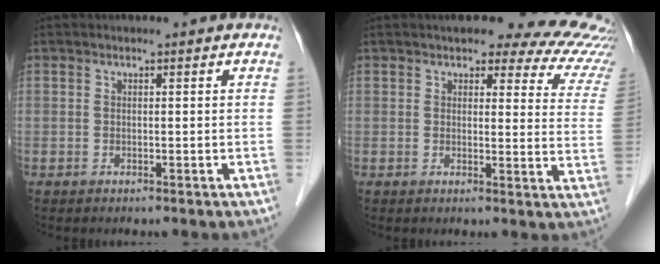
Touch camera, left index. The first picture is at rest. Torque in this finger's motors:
{"motor_torque": [0.97, -1.04, 0.26, 0.04]}